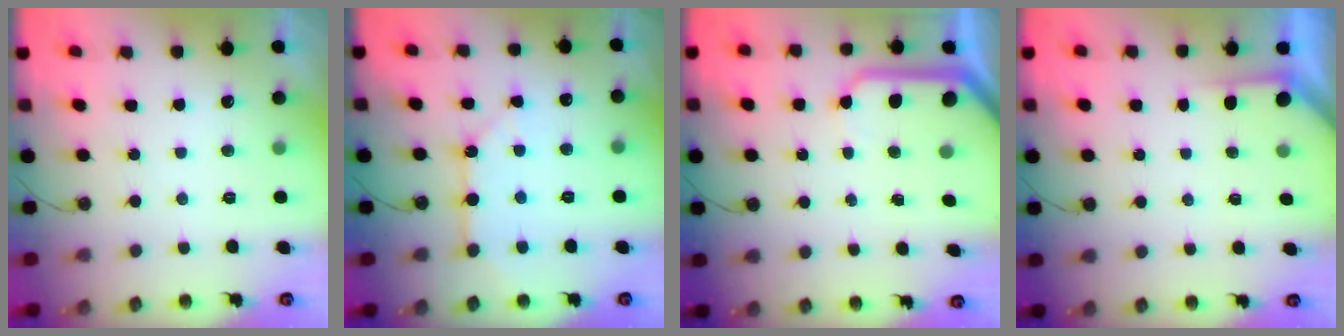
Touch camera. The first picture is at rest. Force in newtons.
{"total": 6.6, "press": 6.6, "slide": 0.8}
{"total": 10.3, "press": 10.2, "slide": 1.1}
{"total": 1.7, "press": 1.7, "slide": 0.2}